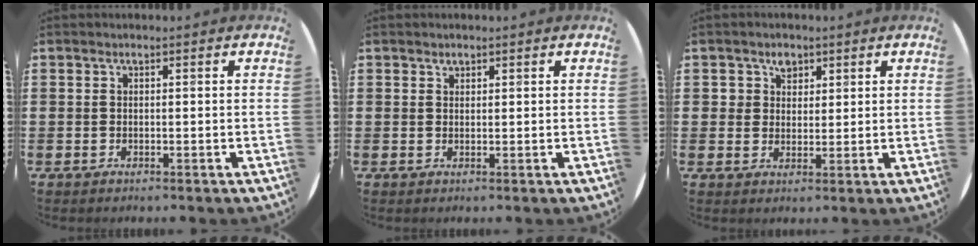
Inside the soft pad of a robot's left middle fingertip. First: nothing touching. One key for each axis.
{"total": 0.8, "fx": 0.7, "fy": 0.4, "fz": -0.1, "tx": 0.009, "ty": 0.000, "tz": 0.012}
{"total": 2.9, "fx": 1.7, "fy": 2.2, "fz": 0.5, "tx": 0.000, "ty": 0.003, "tz": 0.028}